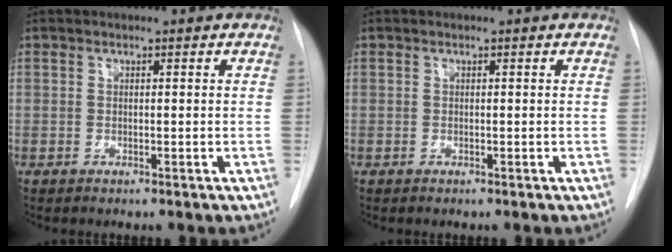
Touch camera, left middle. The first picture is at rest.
{"total": 0.0}